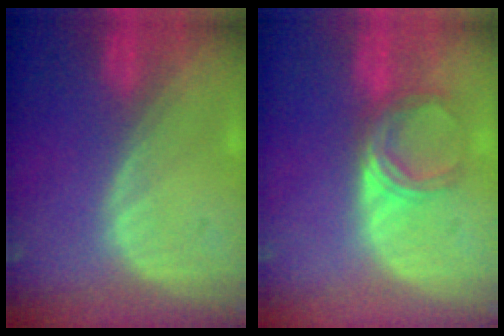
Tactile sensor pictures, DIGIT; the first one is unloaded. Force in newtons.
{"total": 5.1, "press": 4.5, "slide": 2.3}